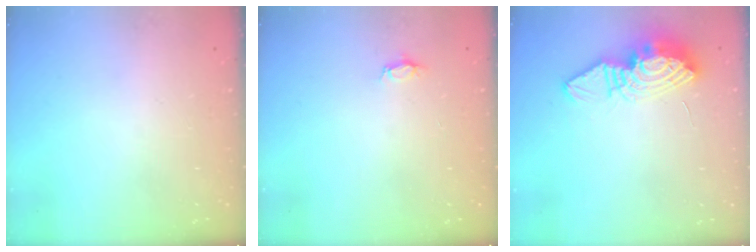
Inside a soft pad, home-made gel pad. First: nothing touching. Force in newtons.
{"total": 2.8, "press": 2.8, "slide": 0.4}
{"total": 13.1, "press": 13.0, "slide": 1.3}